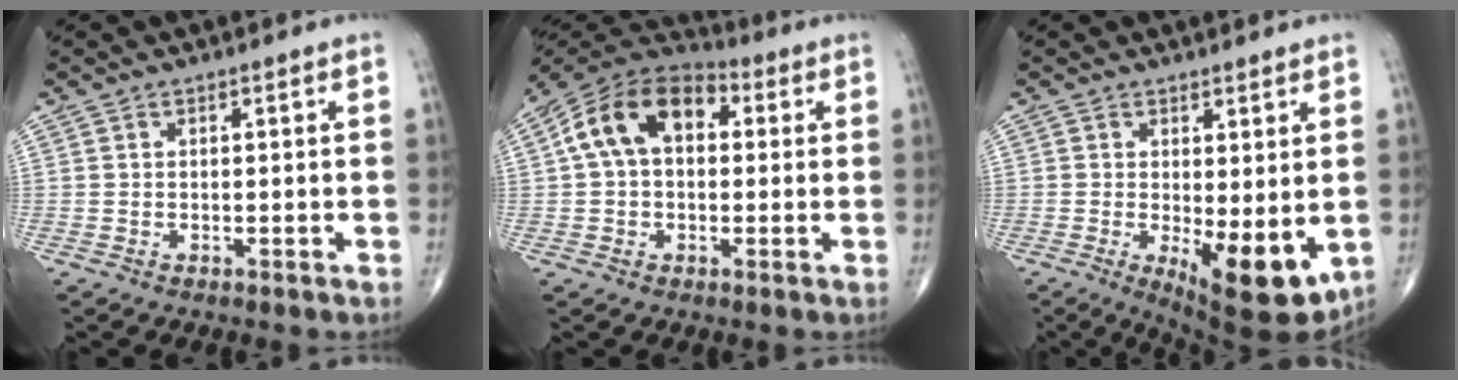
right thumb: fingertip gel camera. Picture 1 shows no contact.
{"total": 14.0, "force": [2.5, 9.1, 10.3], "torque": [-0.169, 0.038, 0.030]}
{"total": 11.0, "force": [-1.9, 4.1, 10.0], "torque": [-0.138, -0.027, -0.015]}